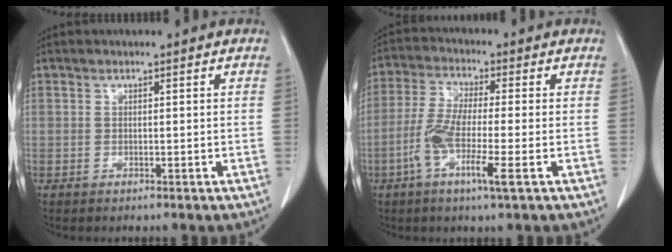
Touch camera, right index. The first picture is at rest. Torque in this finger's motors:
{"motor_torque": [0.59, -0.42, 0.55, 0.16]}